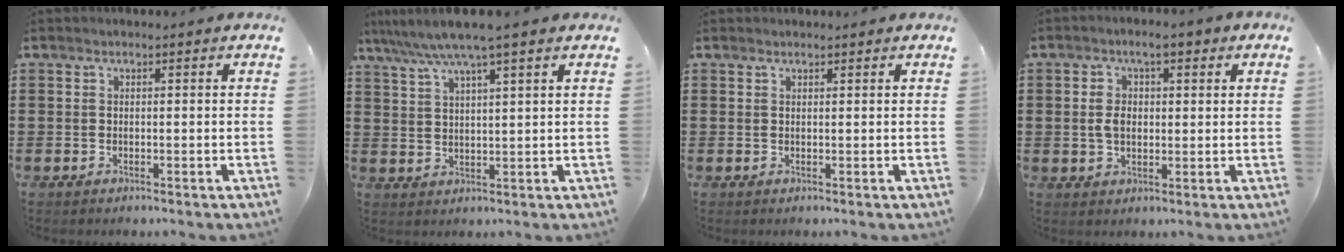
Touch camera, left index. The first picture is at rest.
{"total": 5.7, "force": [4.5, -0.4, 3.5], "torque": [-0.080, -0.013, 0.077]}
{"total": 0.7, "force": [0.7, 0.2, 0.1], "torque": [-0.004, 0.000, 0.014]}
{"total": 4.9, "force": [1.2, 2.6, 4.0], "torque": [-0.083, 0.012, 0.018]}